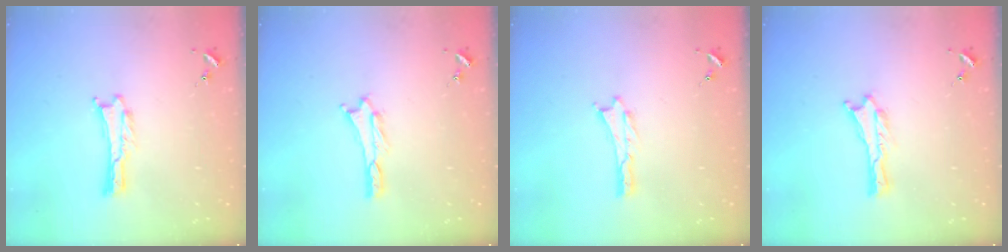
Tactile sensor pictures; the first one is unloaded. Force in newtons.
{"total": 1.0, "press": 1.0, "slide": 0.1}
{"total": 0.0}
{"total": 0.0}